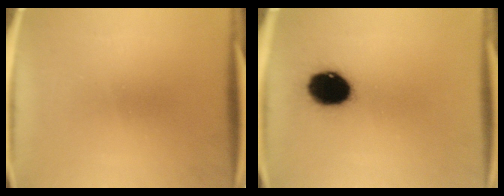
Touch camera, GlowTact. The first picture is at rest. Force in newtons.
{"total": 13.3}